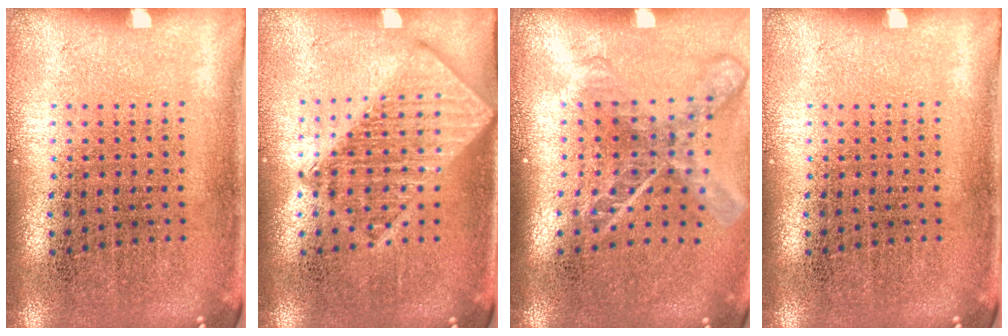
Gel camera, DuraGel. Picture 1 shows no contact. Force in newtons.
{"total": 2.7, "press": 2.7, "slide": 0.3}
{"total": 1.8, "press": 1.4, "slide": 1.2}
{"total": 0.0}